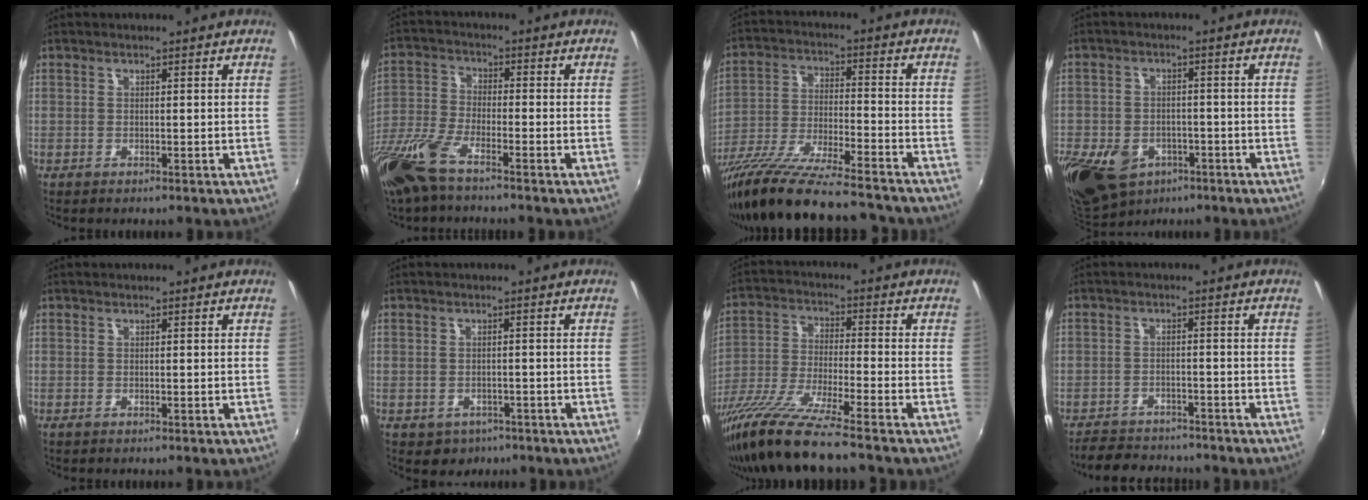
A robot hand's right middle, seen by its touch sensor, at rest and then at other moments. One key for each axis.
{"total": 13.0, "fx": -9.3, "fy": 3.5, "fz": 8.4, "tx": -0.195, "ty": -0.027, "tz": -0.193}
{"total": 20.0, "fx": -16.8, "fy": 2.4, "fz": 10.5, "tx": -0.202, "ty": -0.054, "tz": -0.281}
{"total": 19.8, "fx": -9.7, "fy": 13.9, "fz": 10.3, "tx": -0.278, "ty": -0.028, "tz": -0.149}
{"total": 0.0}
{"total": 4.2, "fx": -2.1, "fy": 3.4, "fz": 1.3, "tx": -0.033, "ty": -0.007, "tz": -0.023}
{"total": 15.9, "fx": -12.6, "fy": -0.2, "fz": 9.7, "tx": -0.199, "ty": -0.047, "tz": -0.236}
{"total": 7.9, "fx": -7.0, "fy": 3.2, "fz": 1.8, "tx": -0.060, "ty": 0.009, "tz": -0.108}